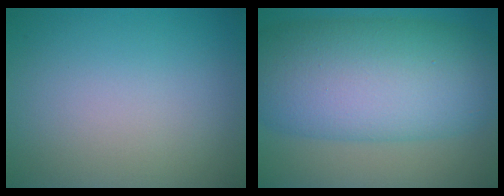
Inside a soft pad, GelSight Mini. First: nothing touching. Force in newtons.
{"total": 13.1, "press": 13.1, "slide": 0.1}